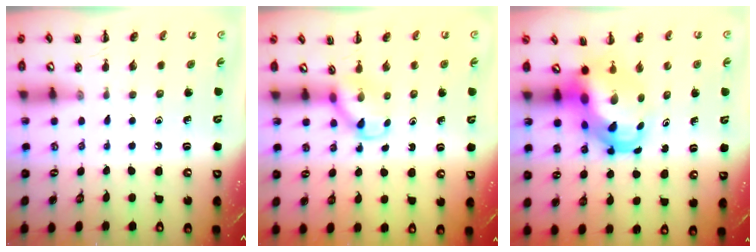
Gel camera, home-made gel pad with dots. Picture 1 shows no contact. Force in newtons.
{"total": 3.3, "press": 3.0, "slide": 1.2}
{"total": 7.8, "press": 7.8, "slide": 1.1}